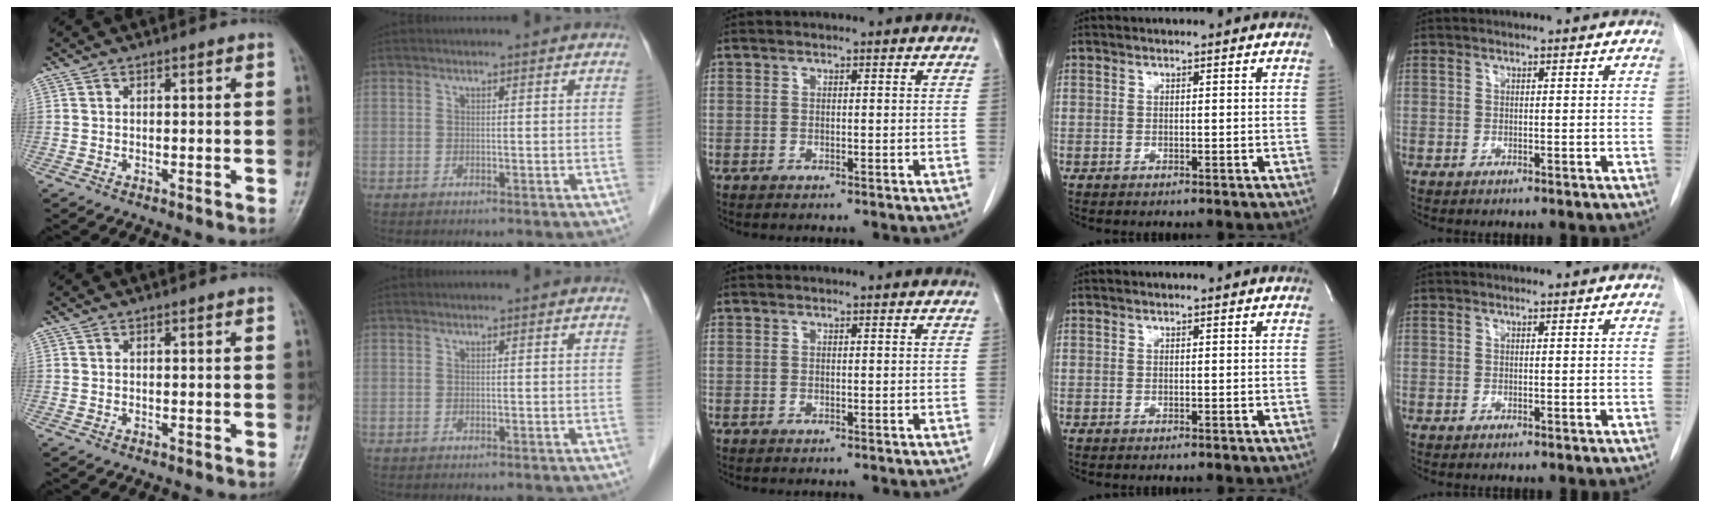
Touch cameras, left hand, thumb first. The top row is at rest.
{}